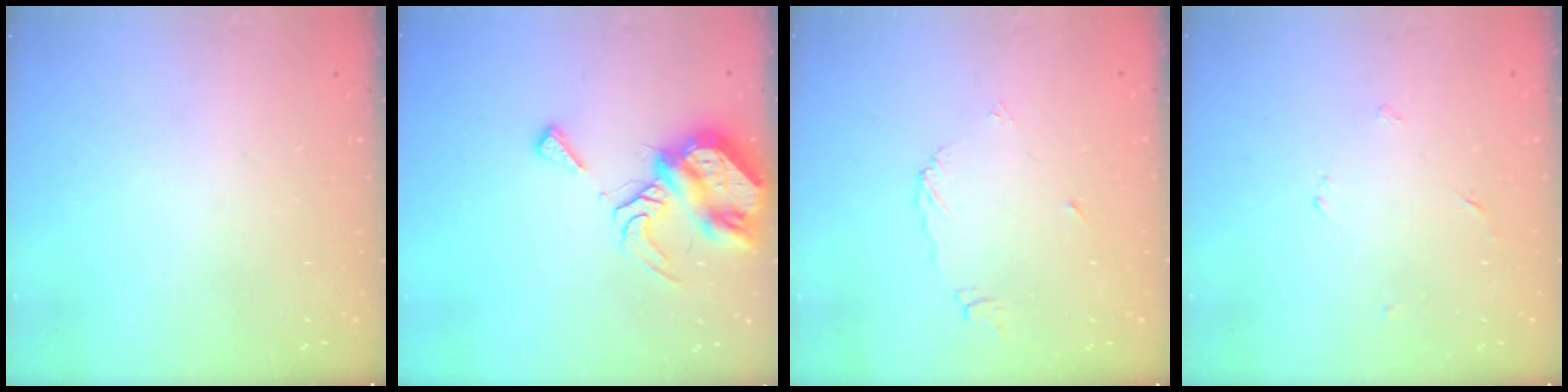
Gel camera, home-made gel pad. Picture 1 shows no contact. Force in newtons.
{"total": 10.4, "press": 10.3, "slide": 1.3}
{"total": 5.9, "press": 5.9, "slide": 0.3}
{"total": 2.7, "press": 2.7, "slide": 0.3}